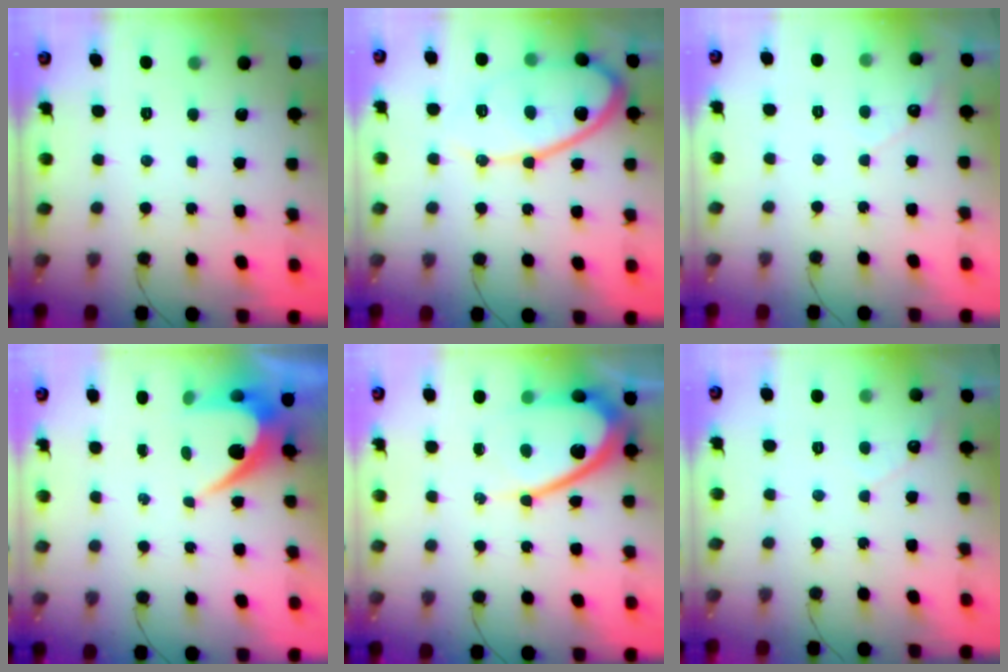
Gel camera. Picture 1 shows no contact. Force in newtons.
{"total": 13.8, "press": 13.8, "slide": 1.1}
{"total": 2.7, "press": 2.7, "slide": 0.2}
{"total": 7.4, "press": 7.4, "slide": 0.1}
{"total": 14.8, "press": 14.7, "slide": 1.3}
{"total": 2.7, "press": 2.7, "slide": 0.2}